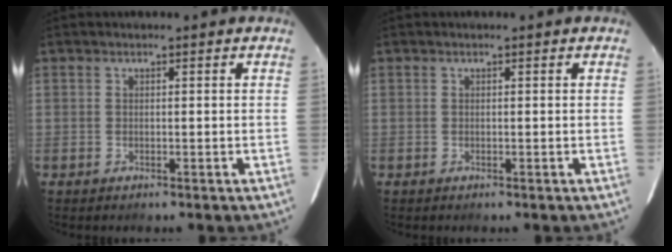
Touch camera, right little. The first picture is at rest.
{"total": 0.0}